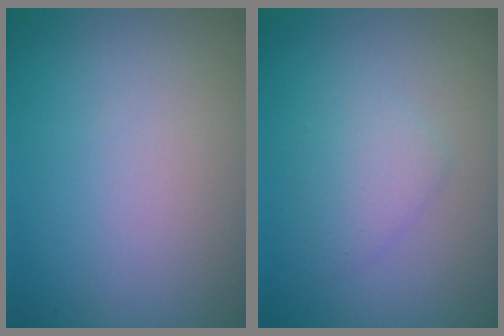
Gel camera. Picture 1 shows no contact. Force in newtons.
{"total": 1.9, "press": 1.9, "slide": 0.2}